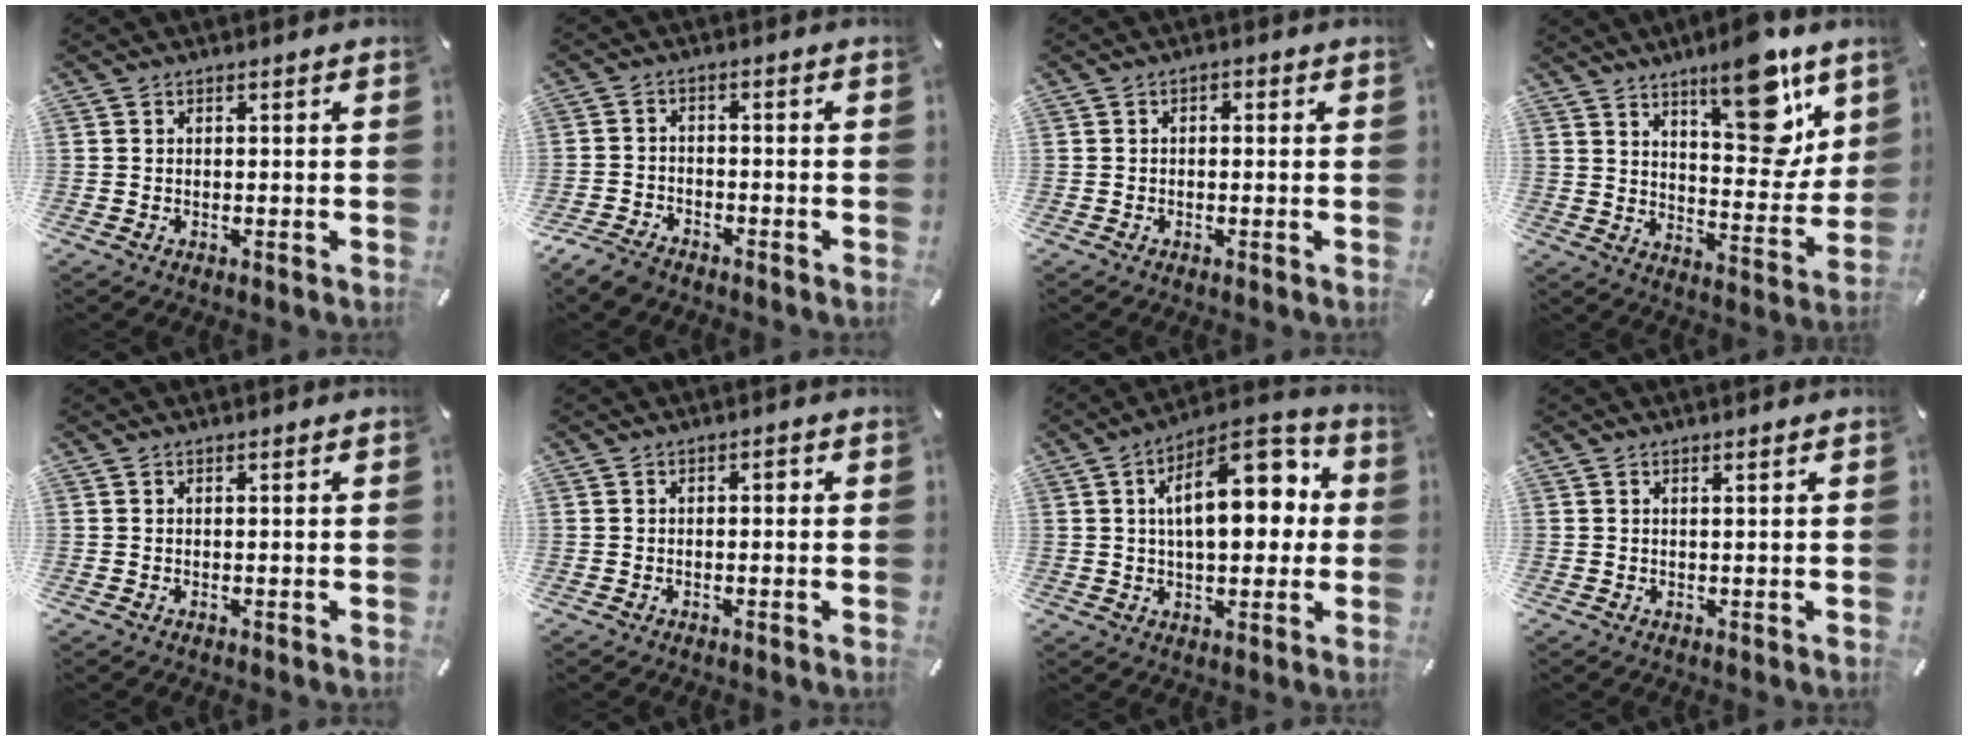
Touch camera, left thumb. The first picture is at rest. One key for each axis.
{"total": 4.4, "fx": -3.8, "fy": 1.8, "fz": 1.2, "tx": -0.039, "ty": 0.016, "tz": -0.077}
{"total": 1.0, "fx": -0.5, "fy": 0.7, "fz": 0.5, "tx": -0.012, "ty": 0.004, "tz": -0.011}
{"total": 17.3, "fx": 10.8, "fy": 6.8, "fz": 11.7, "tx": -0.135, "ty": -0.080, "tz": 0.173}
{"total": 0.0}
{"total": 1.1, "fx": -0.3, "fy": 0.7, "fz": 0.7, "tx": -0.017, "ty": 0.006, "tz": -0.008}
{"total": 17.4, "fx": 4.2, "fy": 8.9, "fz": 14.3, "tx": -0.197, "ty": -0.009, "tz": 0.065}
{"total": 0.8, "fx": 0.5, "fy": -0.1, "fz": 0.6, "tx": -0.010, "ty": -0.002, "tz": 0.008}